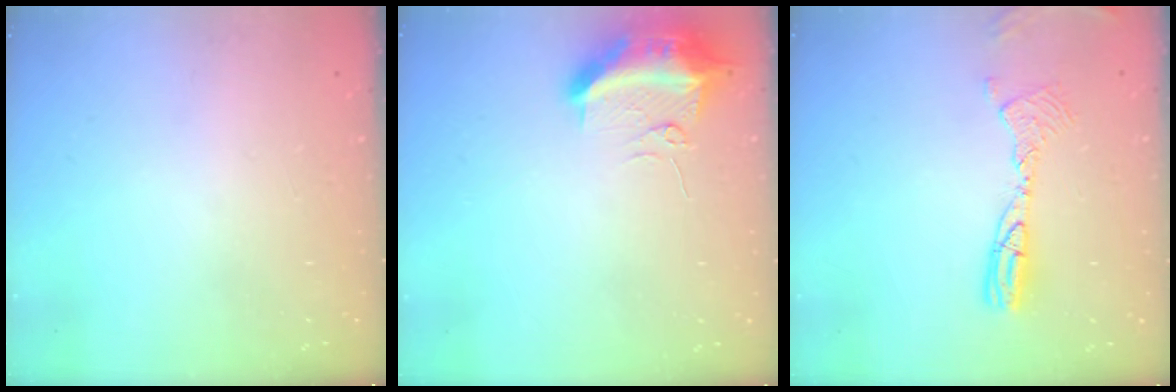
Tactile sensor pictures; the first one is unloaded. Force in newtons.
{"total": 10.8, "press": 10.6, "slide": 1.9}
{"total": 9.5, "press": 9.2, "slide": 2.4}